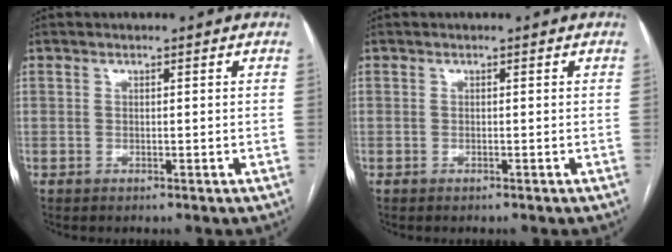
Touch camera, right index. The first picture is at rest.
{"total": 0.0}